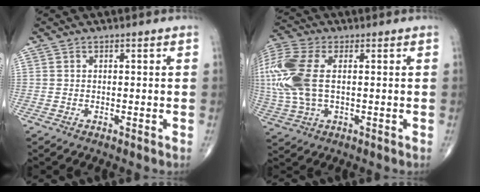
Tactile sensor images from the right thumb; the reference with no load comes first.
{"total": 16.3, "force": [2.0, 9.2, 13.4], "torque": [-0.350, 0.008, 0.039]}